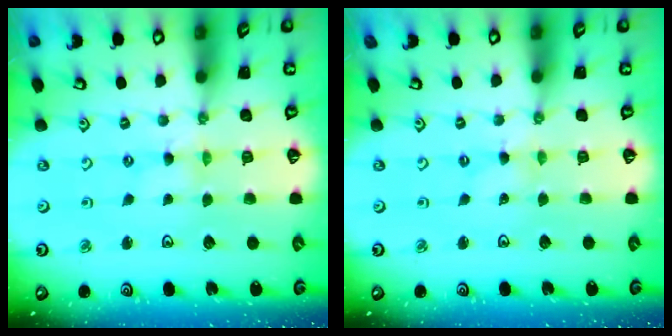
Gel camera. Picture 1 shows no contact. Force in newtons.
{"total": 0.0}